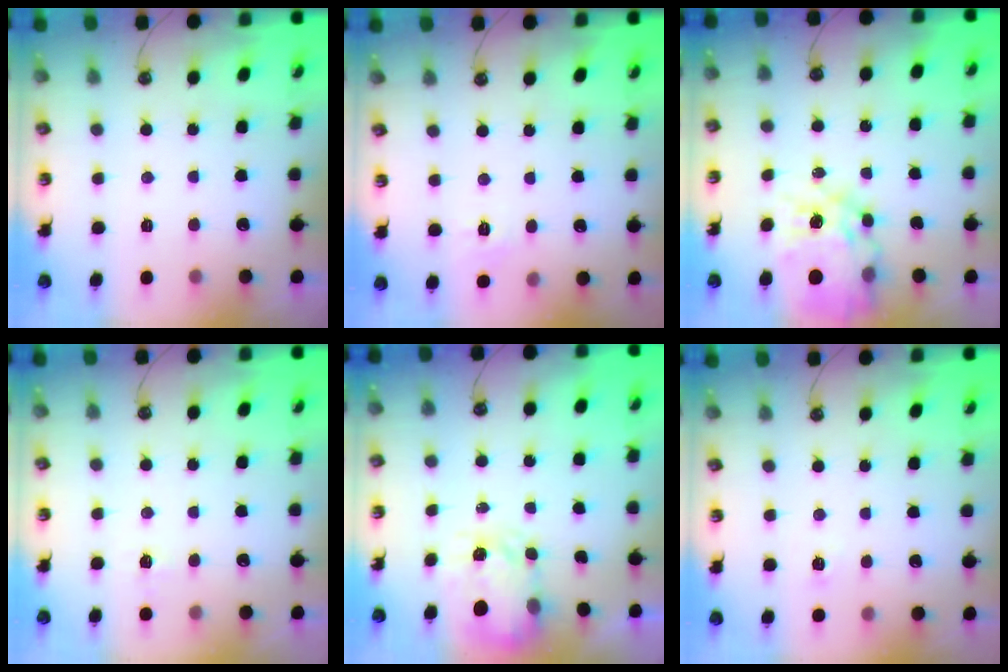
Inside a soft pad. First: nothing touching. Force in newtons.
{"total": 3.6, "press": 3.6, "slide": 0.5}
{"total": 18.2, "press": 18.1, "slide": 1.9}
{"total": 4.6, "press": 4.6, "slide": 0.5}
{"total": 3.6, "press": 3.6, "slide": 0.5}
{"total": 2.3, "press": 2.3, "slide": 0.3}